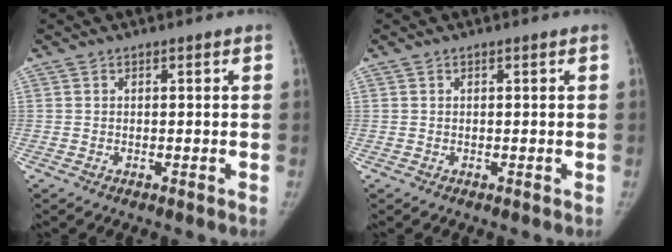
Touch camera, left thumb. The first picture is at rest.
{"total": 0.0}